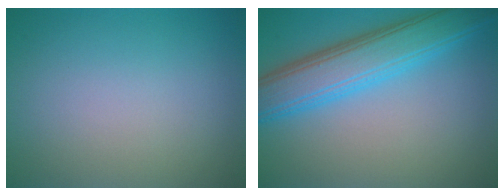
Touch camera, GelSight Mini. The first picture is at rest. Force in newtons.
{"total": 6.9, "press": 6.9, "slide": 0.1}